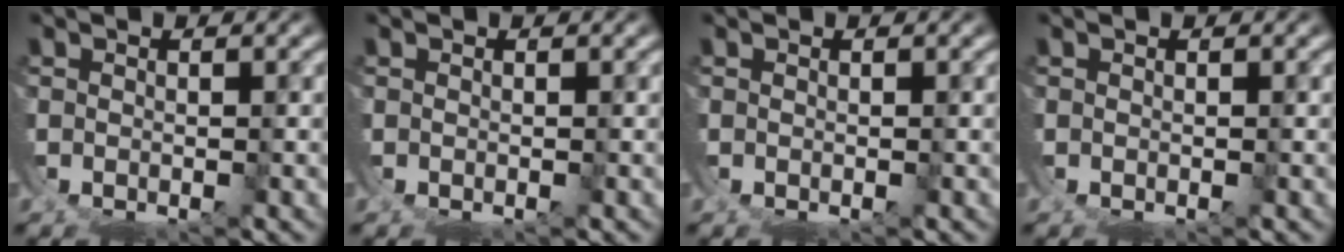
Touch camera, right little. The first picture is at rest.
{"total": 0.0}
{"total": 0.0}
{"total": 0.0}